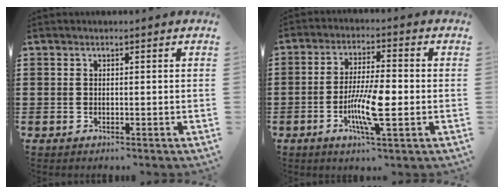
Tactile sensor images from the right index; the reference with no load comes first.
{"total": 9.0, "force": [-2.4, 1.9, 8.5], "torque": [-0.157, -0.004, -0.044]}